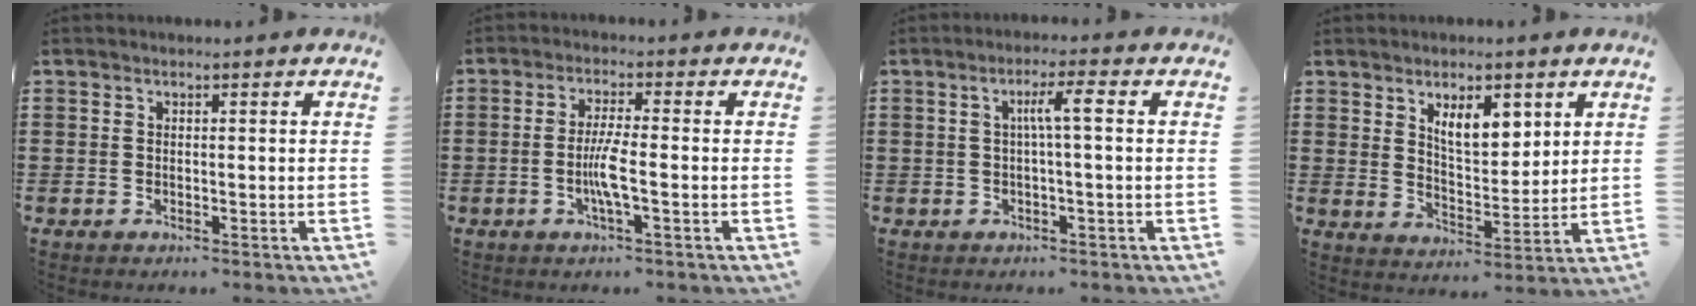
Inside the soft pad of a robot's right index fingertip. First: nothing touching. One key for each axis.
{"total": 4.8, "fx": -1.2, "fy": 0.3, "fz": 4.6, "tx": -0.104, "ty": -0.011, "tz": -0.031}
{"total": 4.0, "fx": 0.3, "fy": 0.0, "fz": 4.0, "tx": -0.074, "ty": 0.003, "tz": -0.001}
{"total": 7.1, "fx": 3.9, "fy": 3.3, "fz": 5.0, "tx": -0.086, "ty": -0.003, "tz": 0.065}